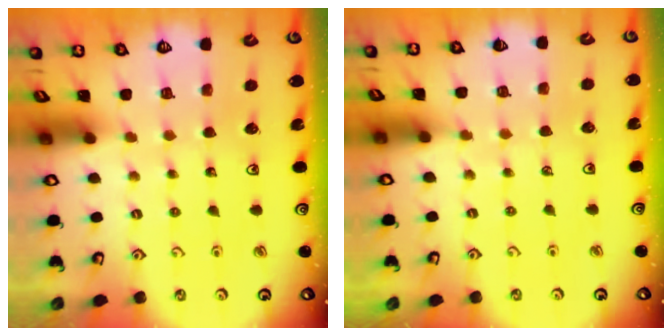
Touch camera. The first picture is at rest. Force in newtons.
{"total": 3.0, "press": 2.9, "slide": 0.5}